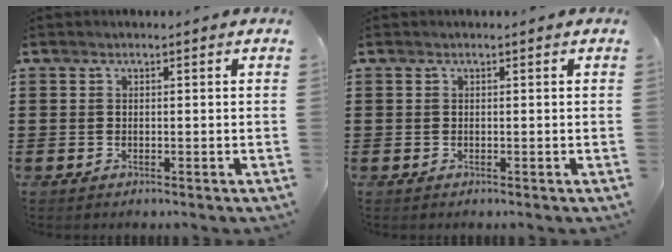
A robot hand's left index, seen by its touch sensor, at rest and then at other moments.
{"total": 0.0}